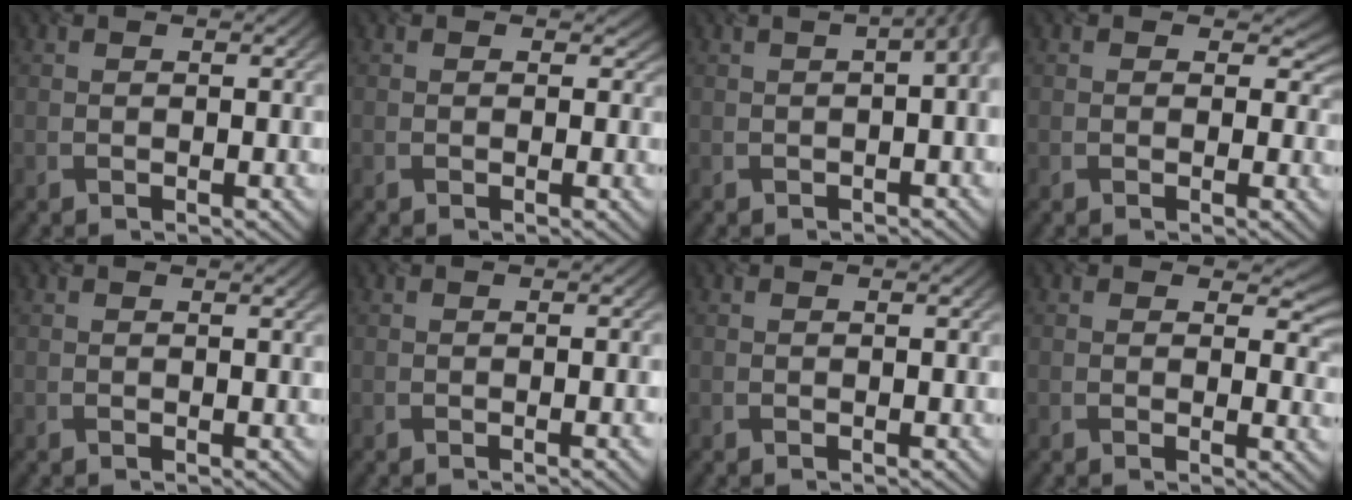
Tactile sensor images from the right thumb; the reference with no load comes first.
{"total": 1.0, "force": [0.1, 0.9, 0.4], "torque": [-0.006, -0.004, 0.002]}
{"total": 4.6, "force": [-0.2, 1.9, 4.2], "torque": [-0.042, 0.001, 0.007]}
{"total": 2.9, "force": [0.4, 2.3, 1.7], "torque": [-0.020, -0.008, 0.002]}
{"total": 0.8, "force": [0.6, -0.1, 0.5], "torque": [-0.008, 0.000, 0.010]}
{"total": 1.6, "force": [-0.4, 0.1, 1.6], "torque": [-0.022, -0.003, -0.004]}
{"total": 0.0}
{"total": 3.9, "force": [1.6, 2.6, 2.5], "torque": [-0.034, -0.013, 0.018]}